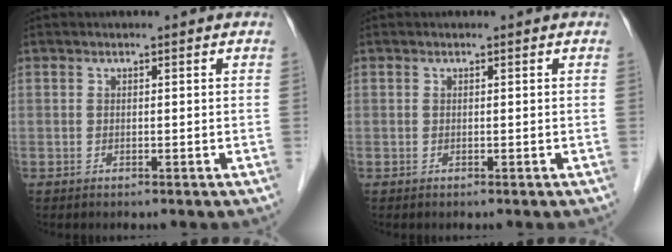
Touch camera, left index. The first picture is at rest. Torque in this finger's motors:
{"motor_torque": [0.00, 0.00, -0.01, 0.00]}